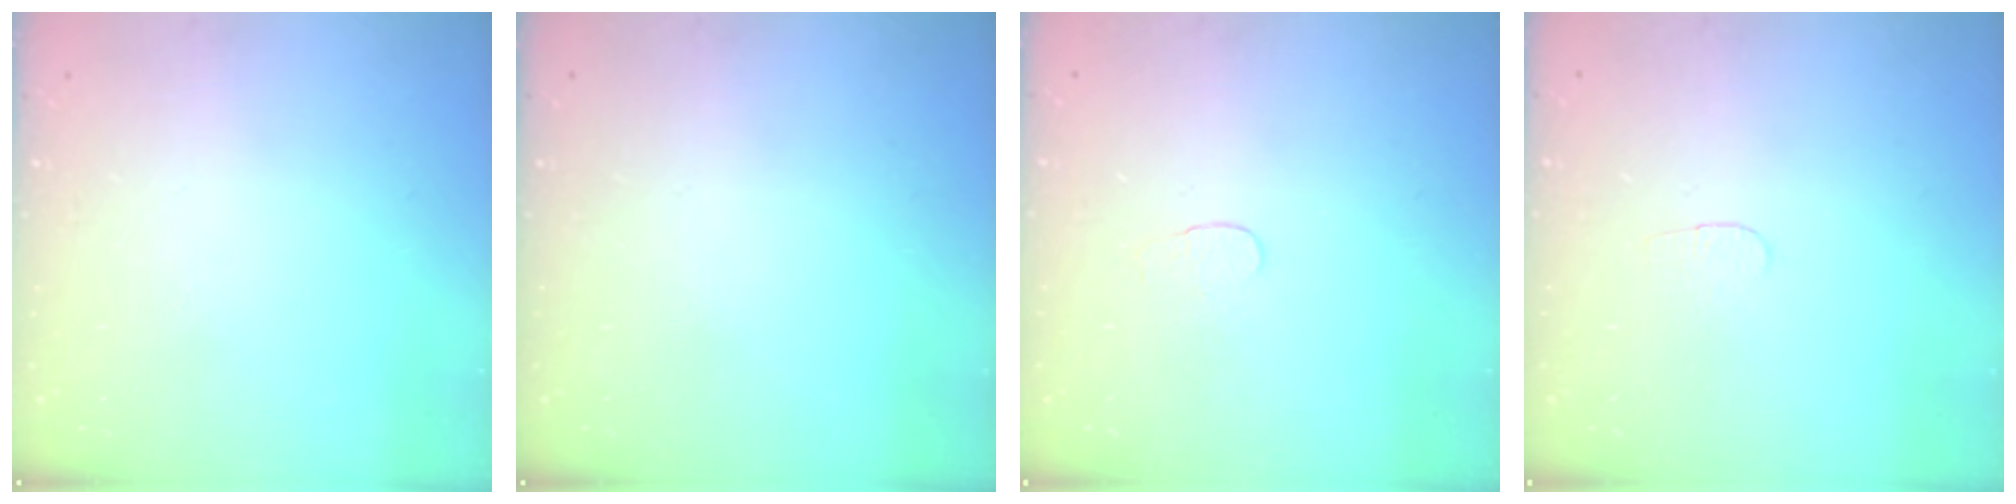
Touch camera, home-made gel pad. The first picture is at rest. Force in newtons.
{"total": 0.0}
{"total": 3.8, "press": 3.8, "slide": 0.3}
{"total": 2.8, "press": 2.8, "slide": 0.3}